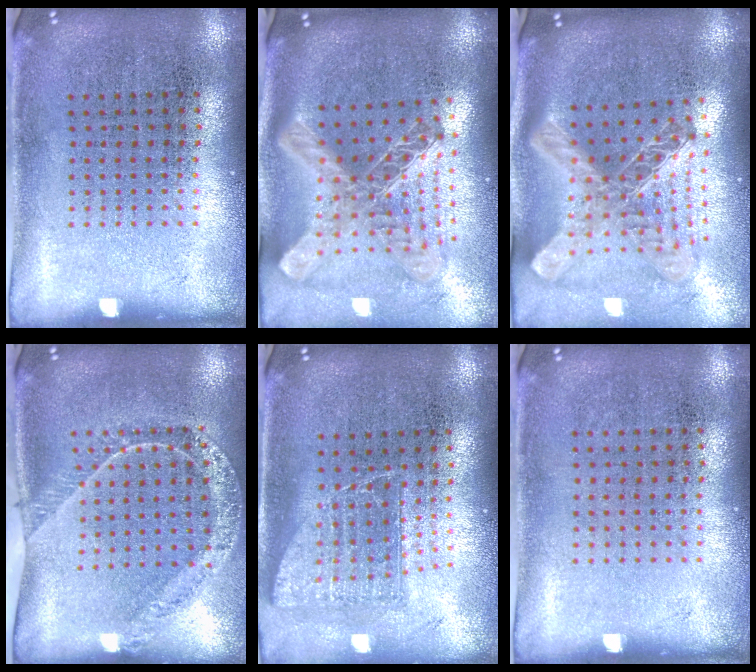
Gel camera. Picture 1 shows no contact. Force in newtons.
{"total": 2.8, "press": 2.1, "slide": 1.9}
{"total": 2.8, "press": 2.1, "slide": 1.9}
{"total": 1.4, "press": 1.4, "slide": 0.0}
{"total": 1.3, "press": 1.0, "slide": 0.8}
{"total": 0.0}